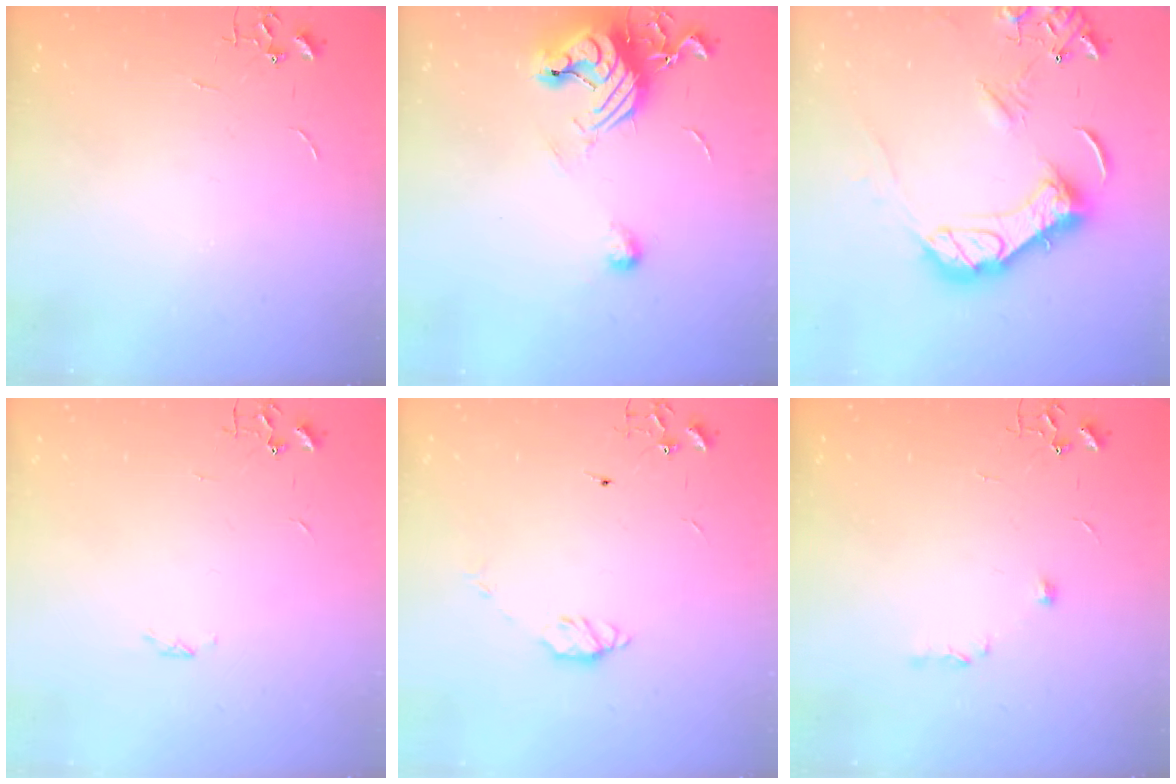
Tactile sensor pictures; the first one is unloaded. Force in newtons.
{"total": 12.2, "press": 12.1, "slide": 1.4}
{"total": 18.5, "press": 18.3, "slide": 2.7}
{"total": 1.7, "press": 1.6, "slide": 0.4}
{"total": 5.6, "press": 5.6, "slide": 0.4}
{"total": 6.1, "press": 6.0, "slide": 1.0}